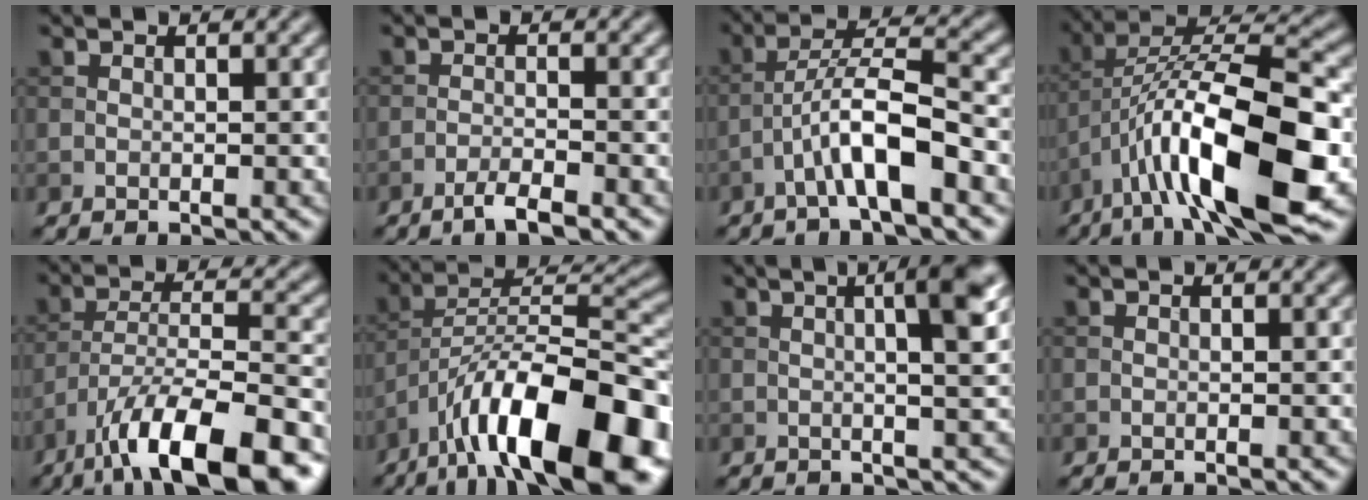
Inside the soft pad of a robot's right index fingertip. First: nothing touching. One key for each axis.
{"total": 2.4, "fx": -1.8, "fy": 0.3, "fz": 1.6, "tx": -0.028, "ty": 0.003, "tz": -0.040}
{"total": 6.0, "fx": -2.8, "fy": 1.1, "fz": 5.1, "tx": -0.093, "ty": 0.020, "tz": -0.051}
{"total": 14.2, "fx": -5.1, "fy": 4.6, "fz": 12.5, "tx": -0.213, "ty": 0.010, "tz": -0.083}
{"total": 12.4, "fx": -8.3, "fy": 3.2, "fz": 8.6, "tx": -0.141, "ty": 0.008, "tz": -0.142}
{"total": 15.7, "fx": -9.3, "fy": 5.2, "fz": 11.5, "tx": -0.176, "ty": 0.019, "tz": -0.162}
{"total": 6.2, "fx": 1.1, "fy": 1.6, "fz": 5.9, "tx": -0.060, "ty": 0.018, "tz": 0.008}
{"total": 0.0}